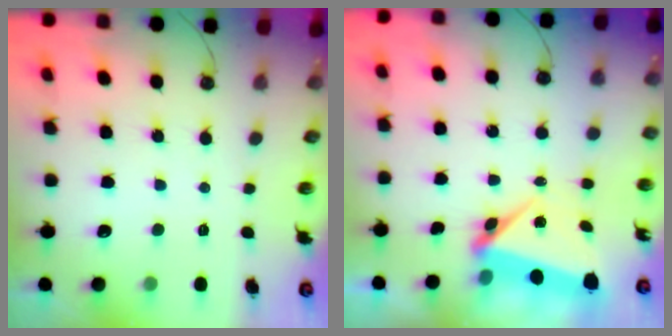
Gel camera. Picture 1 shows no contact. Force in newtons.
{"total": 5.5, "press": 5.3, "slide": 1.7}